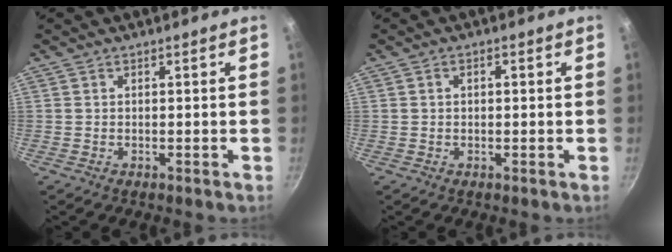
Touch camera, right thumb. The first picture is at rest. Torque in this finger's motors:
{"motor_torque": [-0.16, -0.24, -0.28, 0.27, -0.02]}